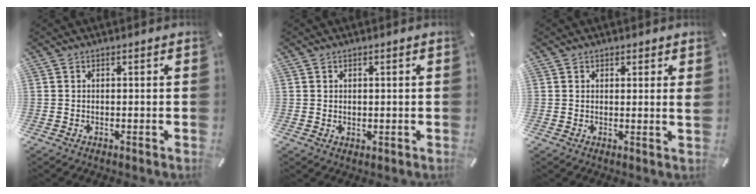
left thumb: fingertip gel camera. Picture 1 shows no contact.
{"total": 1.0, "force": [0.5, 0.8, 0.2], "torque": [-0.004, 0.002, 0.009]}
{"total": 1.7, "force": [0.9, 0.5, 1.4], "torque": [-0.013, -0.004, 0.012]}